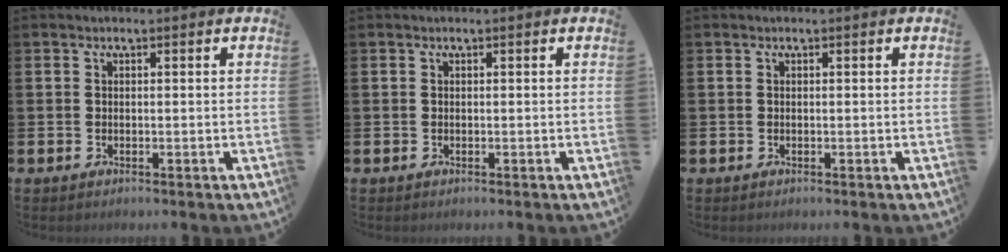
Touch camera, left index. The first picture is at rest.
{"total": 0.0}
{"total": 0.0}